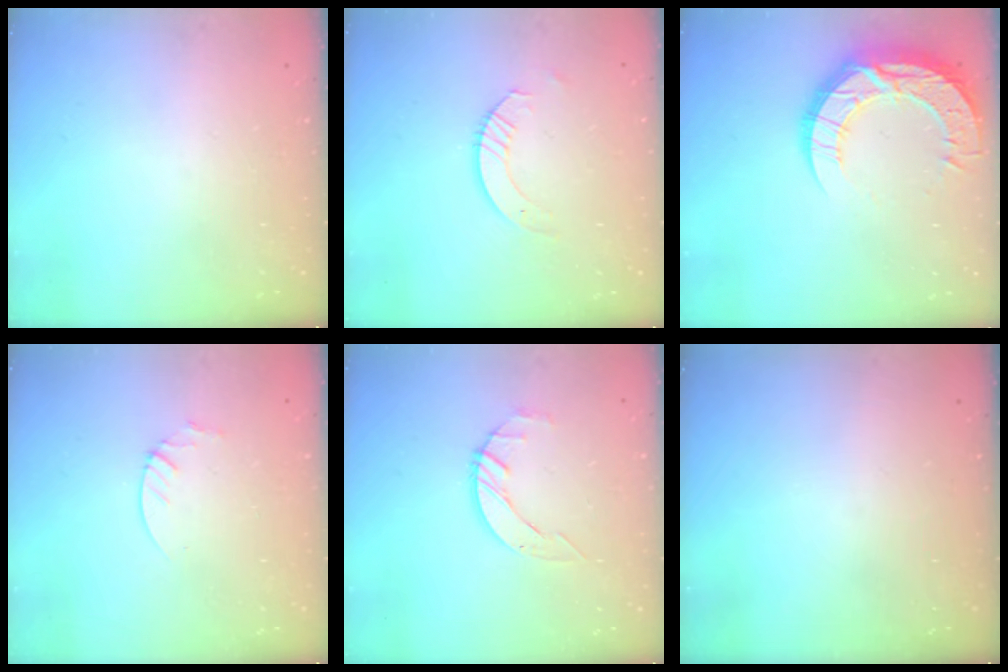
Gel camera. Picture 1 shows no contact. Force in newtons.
{"total": 3.8, "press": 3.8, "slide": 0.4}
{"total": 16.3, "press": 16.3, "slide": 1.4}
{"total": 2.1, "press": 2.1, "slide": 0.2}
{"total": 2.7, "press": 2.7, "slide": 0.3}
{"total": 0.0}